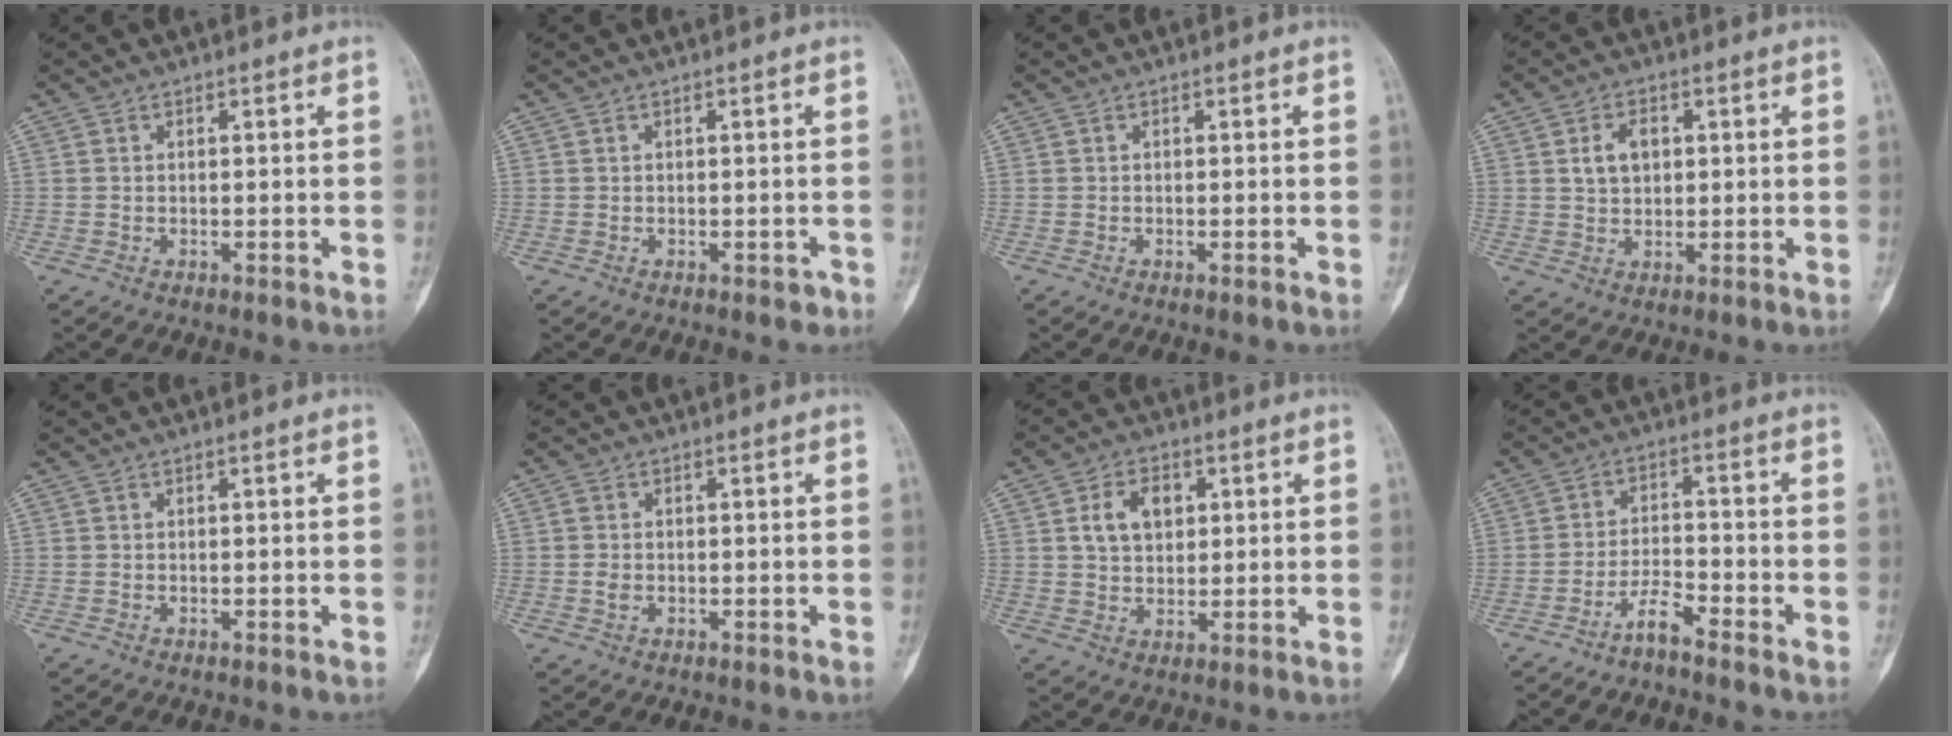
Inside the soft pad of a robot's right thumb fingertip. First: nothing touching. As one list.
[{"total": 1.2, "force": [-0.7, 0.7, 0.7], "torque": [-0.006, 0.004, -0.007]}, {"total": 0.6, "force": [-0.3, 0.0, 0.5], "torque": [-0.011, -0.001, -0.002]}, {"total": 4.9, "force": [1.3, 3.4, 3.3], "torque": [-0.046, 0.000, 0.024]}, {"total": 0.0}, {"total": 1.6, "force": [-0.3, 1.3, 1.0], "torque": [-0.019, 0.001, -0.007]}, {"total": 7.1, "force": [2.1, 4.9, 4.7], "torque": [-0.062, -0.002, 0.036]}, {"total": 4.3, "force": [-3.6, 0.4, 2.4], "torque": [-0.047, 0.023, -0.072]}]